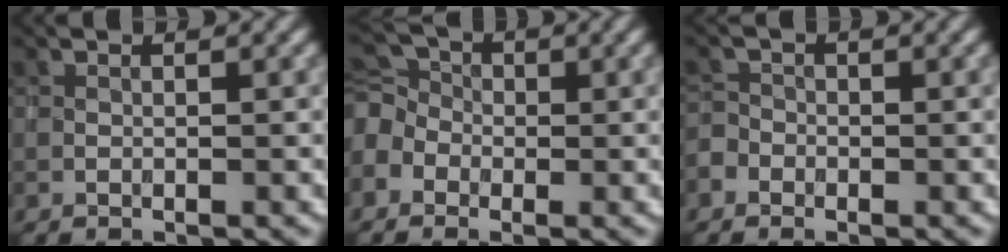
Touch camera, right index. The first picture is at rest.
{"total": 4.1, "force": [-1.3, 3.4, 2.0], "torque": [-0.042, 0.010, -0.031]}
{"total": 1.6, "force": [-1.0, 1.2, 0.3], "torque": [0.001, 0.006, -0.023]}